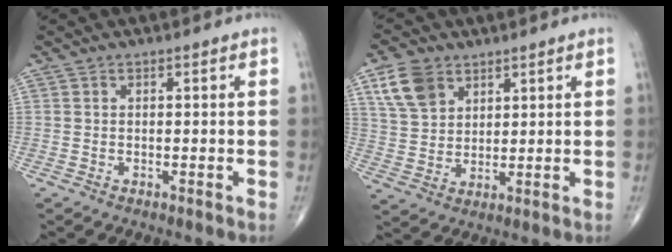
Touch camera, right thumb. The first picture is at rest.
{"total": 8.5, "force": [4.6, 5.8, 4.2], "torque": [-0.066, -0.013, 0.093]}